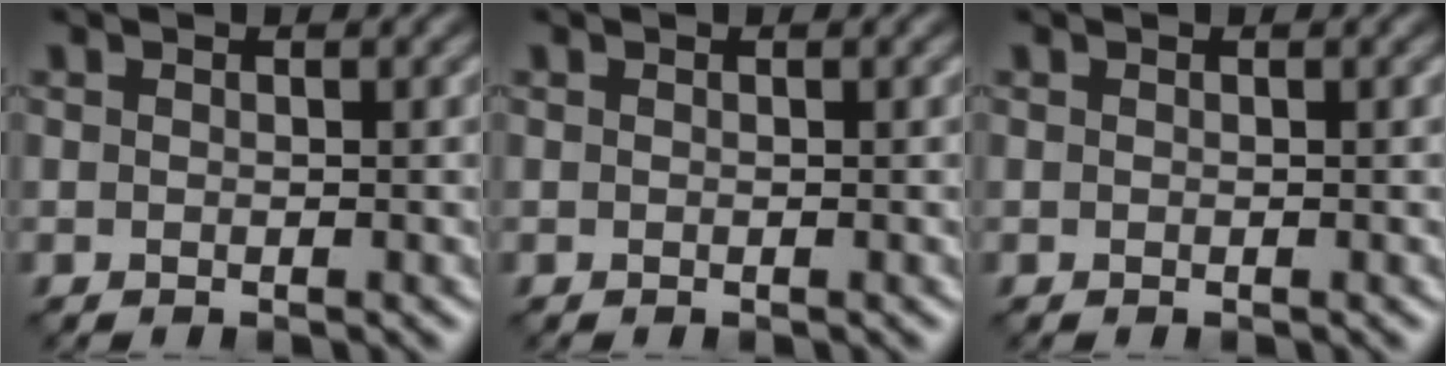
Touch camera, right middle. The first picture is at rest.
{"total": 0.0}
{"total": 0.0}